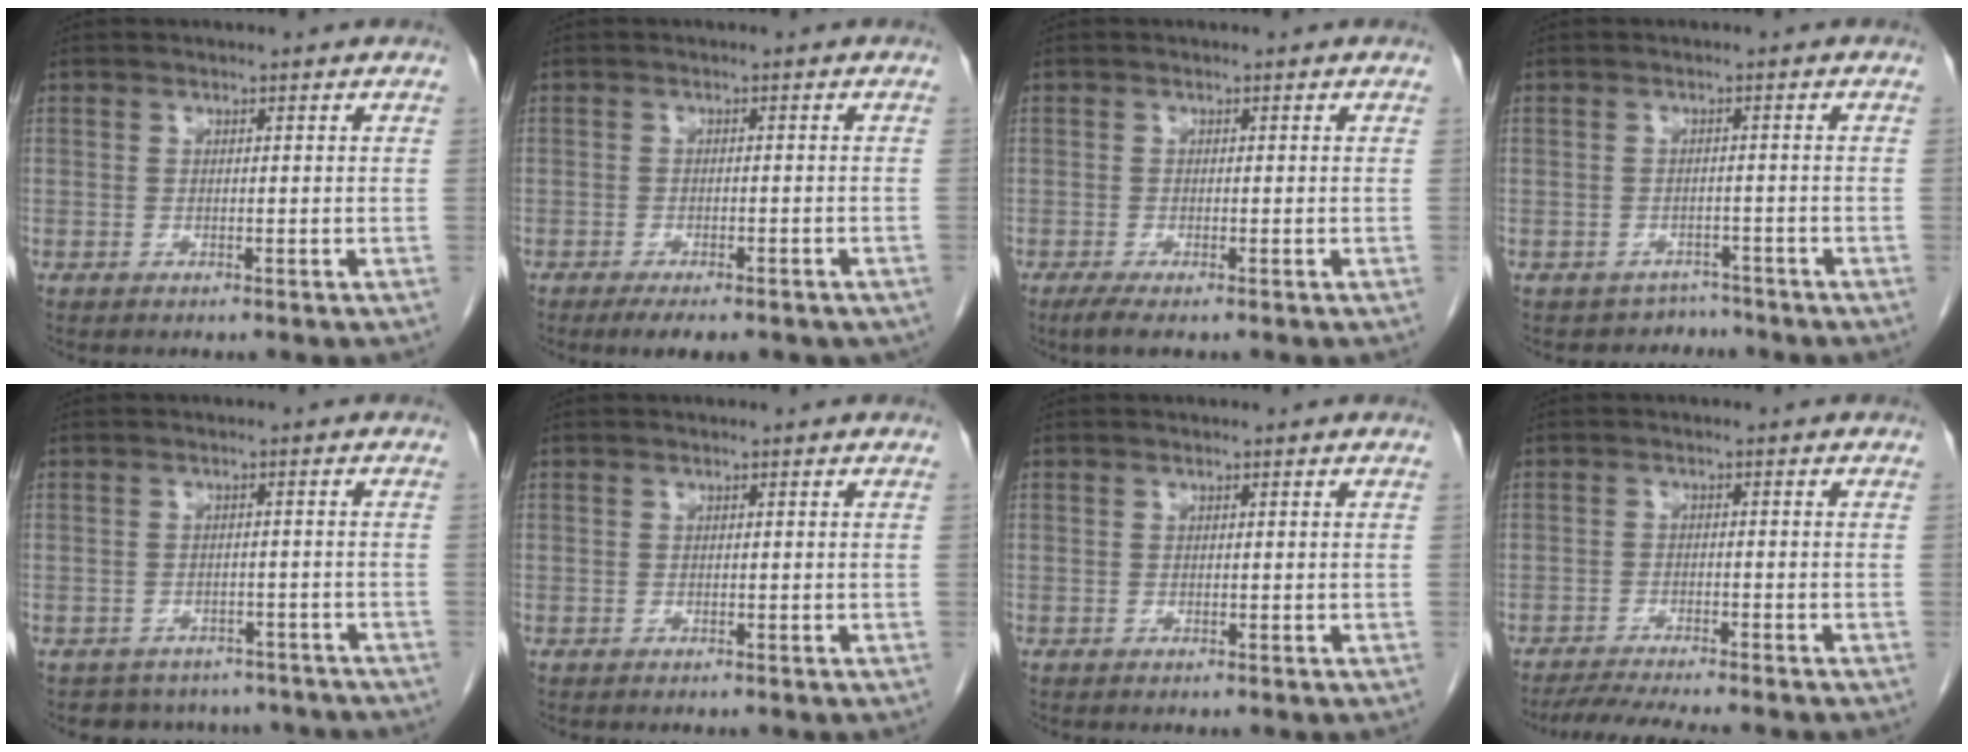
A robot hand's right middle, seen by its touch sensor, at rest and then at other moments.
{"total": 8.2, "force": [-6.1, 2.9, 4.7], "torque": [-0.052, -0.005, -0.076]}
{"total": 2.1, "force": [-1.4, 0.2, 1.6], "torque": [-0.036, -0.008, -0.029]}
{"total": 2.9, "force": [-2.4, 1.0, -1.2], "torque": [0.018, 0.008, -0.036]}
{"total": 9.0, "force": [-7.9, 4.3, 0.9], "torque": [-0.008, 0.018, -0.084]}
{"total": 0.0}
{"total": 0.0}
{"total": 8.8, "force": [-7.9, 0.2, 4.0], "torque": [-0.059, -0.013, -0.122]}